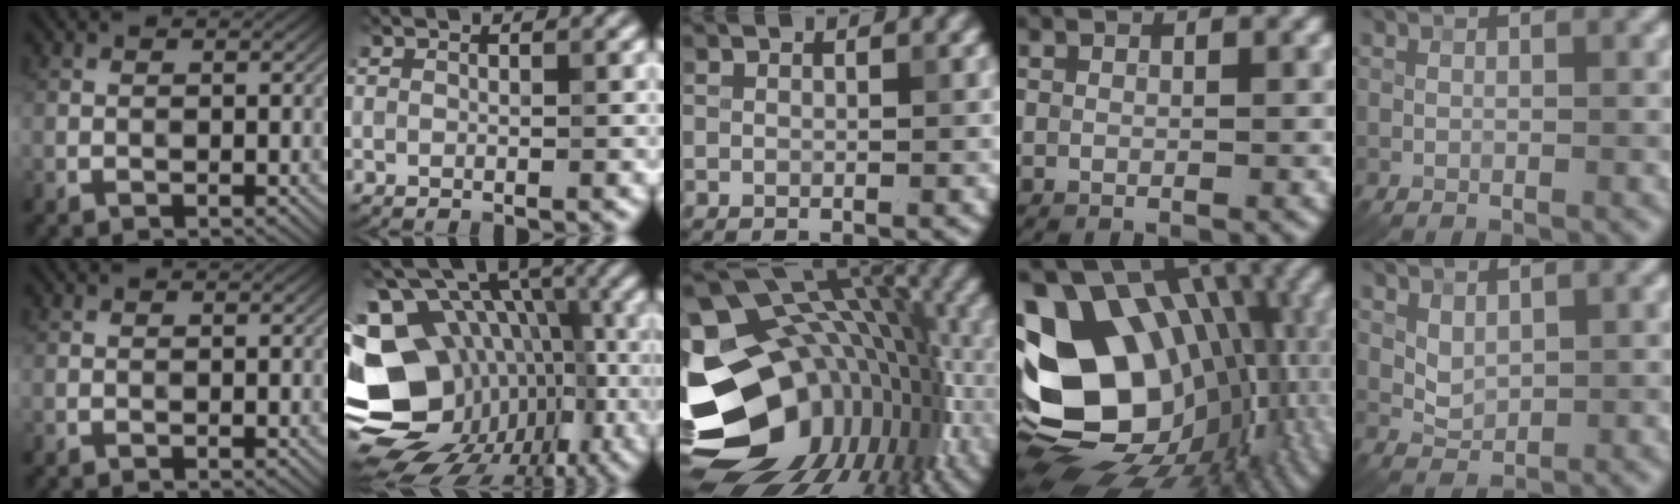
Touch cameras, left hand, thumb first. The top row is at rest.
{"index": {"total": 19.4, "force": [-4.6, 15.0, 11.4], "torque": [-0.196, -0.005, -0.044]}, "middle": {"total": 19.5, "force": [-3.7, 14.8, 12.1], "torque": [-0.201, 0.003, -0.034]}, "ring": {"total": 19.5, "force": [0.5, 14.2, 13.3], "torque": [-0.221, -0.010, 0.042]}, "little": {"total": 1.6, "force": [0.8, 1.1, 0.9], "torque": [-0.018, -0.004, 0.021]}}